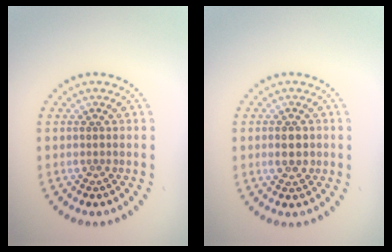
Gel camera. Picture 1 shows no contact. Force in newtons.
{"total": 2.5, "press": 2.5, "slide": 0.0}